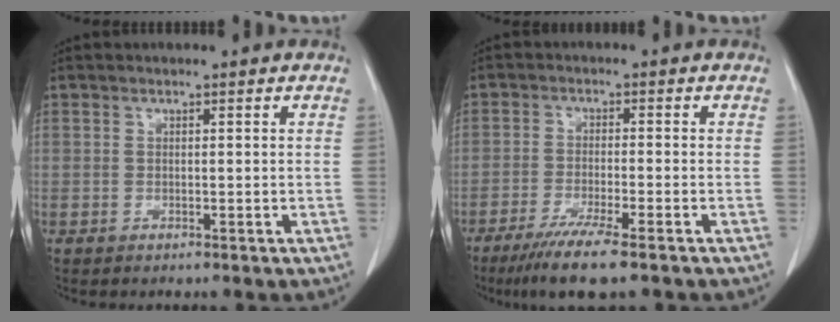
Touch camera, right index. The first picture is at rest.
{"total": 8.0, "force": [-5.7, -0.1, 5.7], "torque": [-0.094, -0.020, -0.092]}